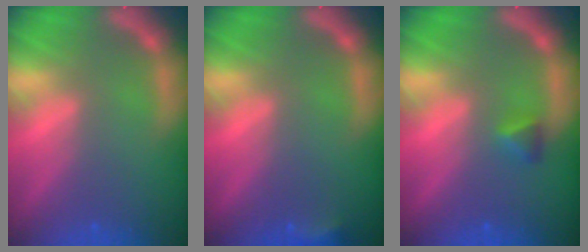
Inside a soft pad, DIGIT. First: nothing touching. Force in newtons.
{"total": 1.9}
{"total": 1.4}